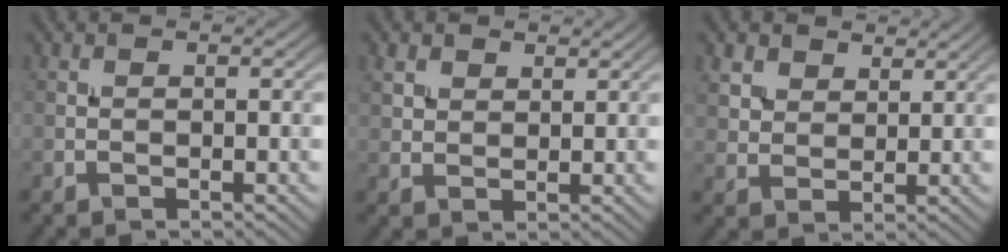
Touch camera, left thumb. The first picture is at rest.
{"total": 3.3, "force": [2.2, 2.0, 1.4], "torque": [-0.036, 0.004, 0.050]}
{"total": 5.1, "force": [3.4, 3.1, 2.1], "torque": [-0.060, -0.010, 0.080]}